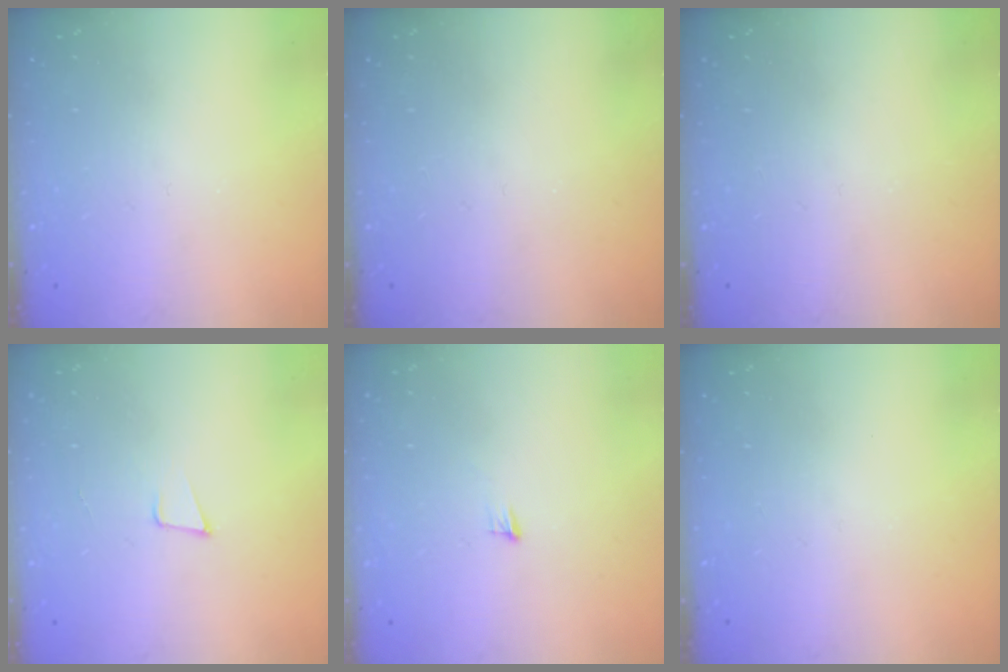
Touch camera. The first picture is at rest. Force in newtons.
{"total": 0.0}
{"total": 0.0}
{"total": 5.0, "press": 4.2, "slide": 2.8}
{"total": 3.9, "press": 3.8, "slide": 0.9}
{"total": 0.0}